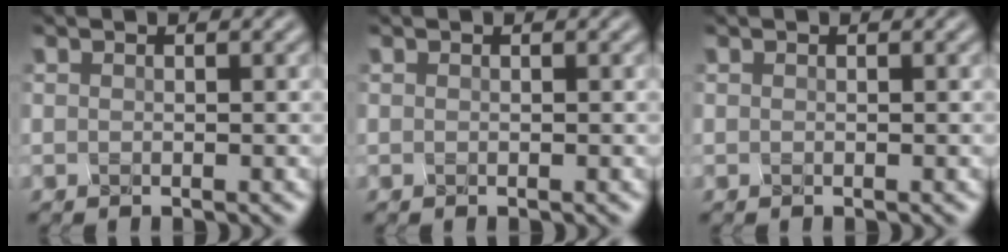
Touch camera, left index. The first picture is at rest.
{"total": 0.0}
{"total": 0.0}